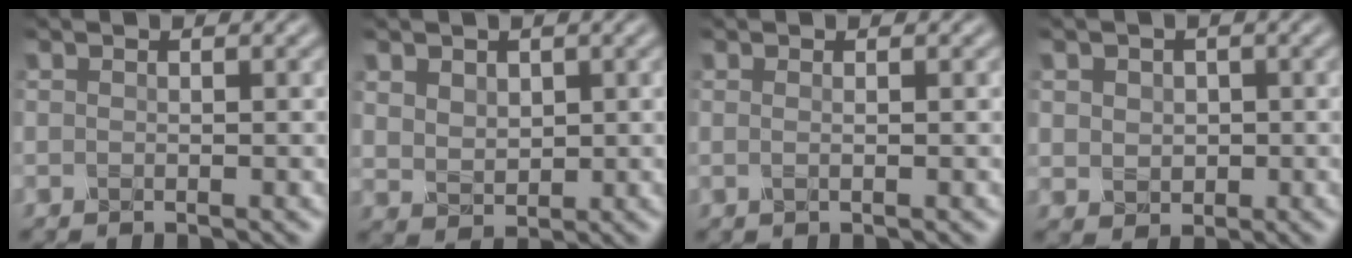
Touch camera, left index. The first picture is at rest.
{"total": 2.3, "force": [1.0, 1.8, 1.2], "torque": [-0.029, -0.006, 0.023]}
{"total": 0.7, "force": [0.1, 0.2, 0.6], "torque": [-0.011, -0.001, -0.002]}
{"total": 2.3, "force": [0.4, 2.1, 1.1], "torque": [-0.020, 0.001, 0.004]}